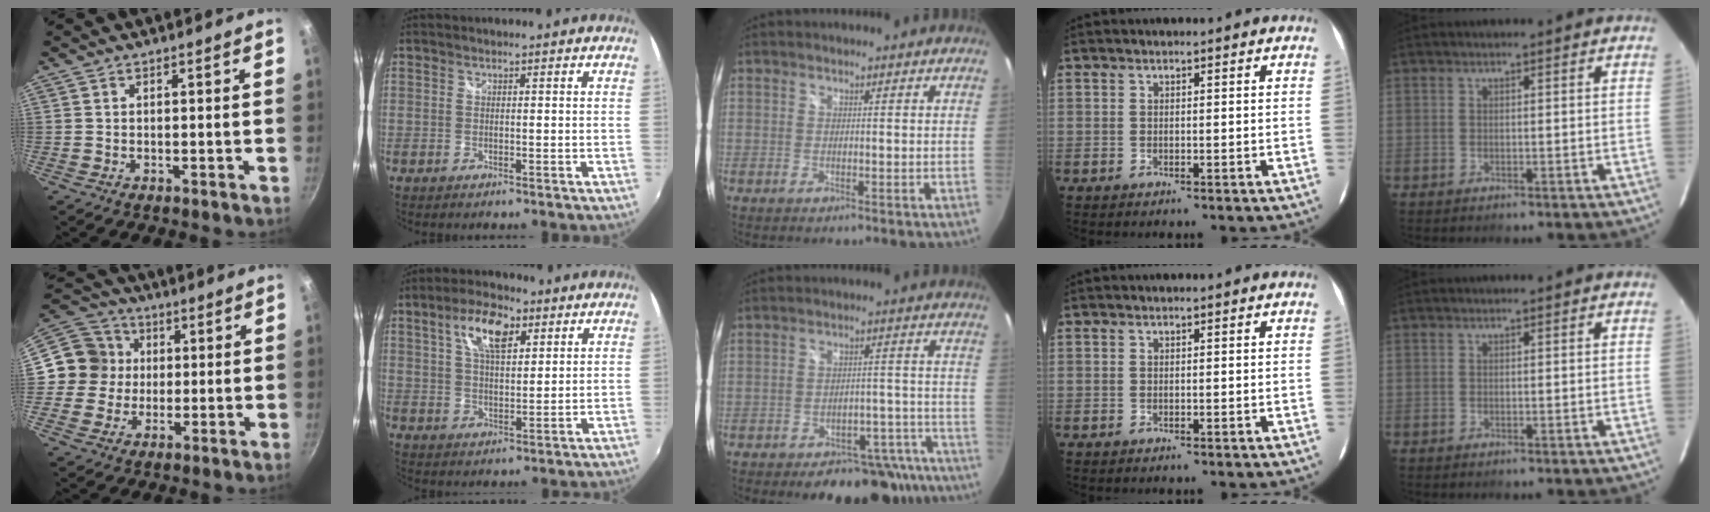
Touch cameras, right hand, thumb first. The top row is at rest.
{"thumb": {"total": 10.8, "force": [0.5, 10.5, 2.8], "torque": [-0.013, 0.027, -0.008]}, "index": {"total": 9.4, "force": [4.3, 4.1, 7.3], "torque": [-0.131, 0.019, 0.075]}, "middle": {"total": 17.6, "force": [-14.4, 7.7, 6.7], "torque": [-0.089, 0.027, -0.163]}}